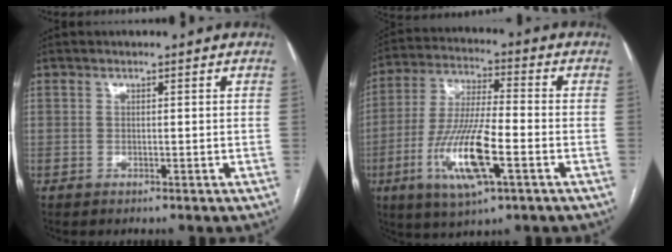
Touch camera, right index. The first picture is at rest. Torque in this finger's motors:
{"motor_torque": [1.49, -0.64, 0.63, 0.21]}